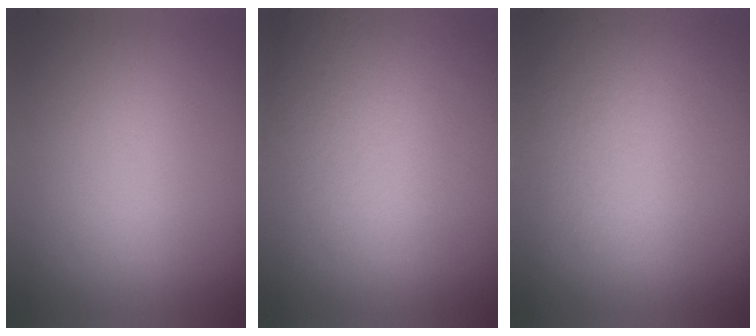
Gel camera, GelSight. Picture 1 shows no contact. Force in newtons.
{"total": 3.0}
{"total": 4.1}